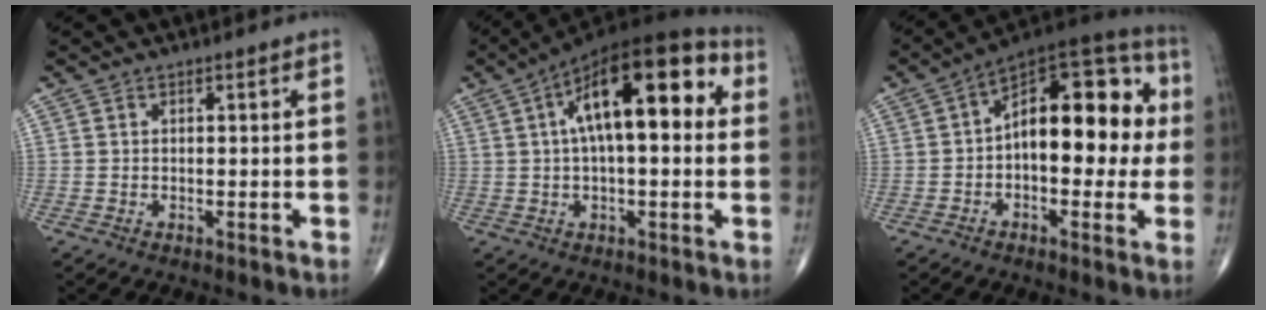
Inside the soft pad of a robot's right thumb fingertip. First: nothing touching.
{"total": 20.3, "force": [4.6, 8.2, 17.9], "torque": [-0.267, 0.036, 0.059]}
{"total": 19.3, "force": [0.9, 10.1, 16.4], "torque": [-0.201, 0.041, 0.003]}